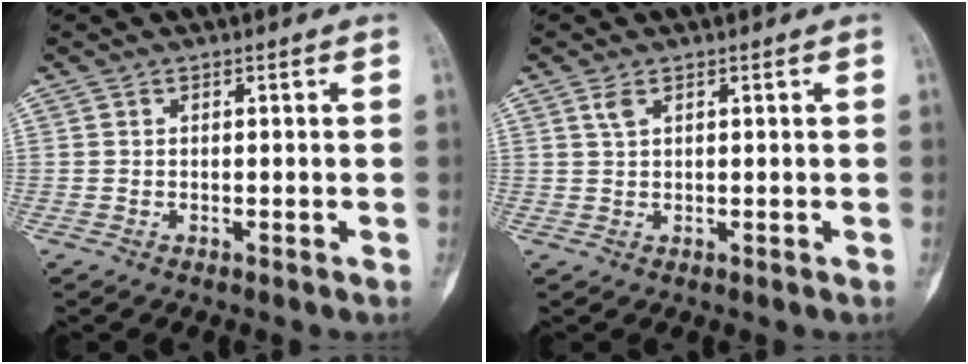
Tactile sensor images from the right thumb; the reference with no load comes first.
{"total": 1.7, "force": [0.9, 0.7, 1.2], "torque": [-0.029, 0.005, 0.022]}